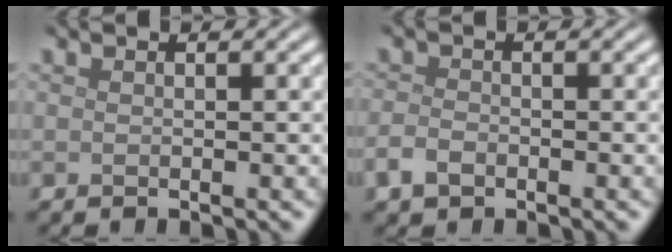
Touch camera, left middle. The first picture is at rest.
{"total": 1.8, "force": [-1.1, 1.2, 0.9], "torque": [-0.018, 0.000, -0.027]}